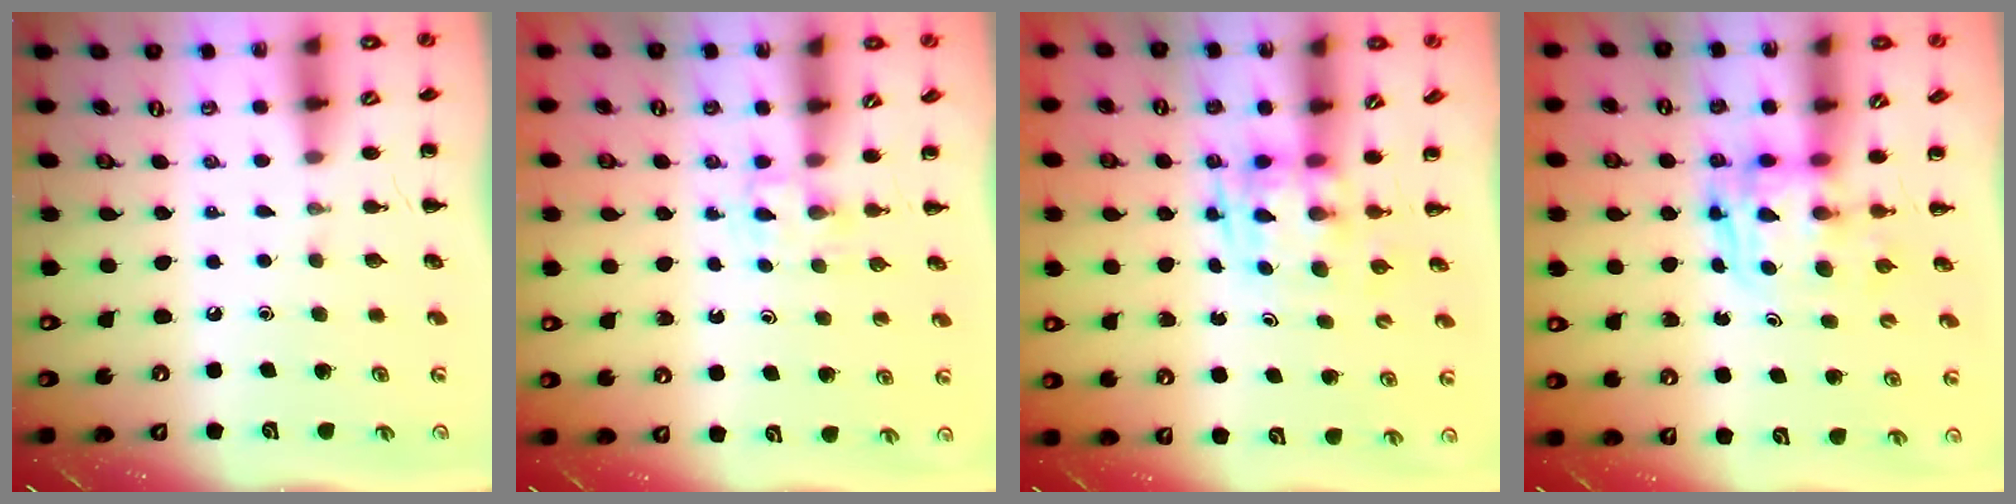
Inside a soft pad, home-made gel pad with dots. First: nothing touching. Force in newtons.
{"total": 2.6, "press": 2.4, "slide": 1.0}
{"total": 4.4, "press": 4.4, "slide": 0.6}
{"total": 2.6, "press": 2.6, "slide": 0.2}